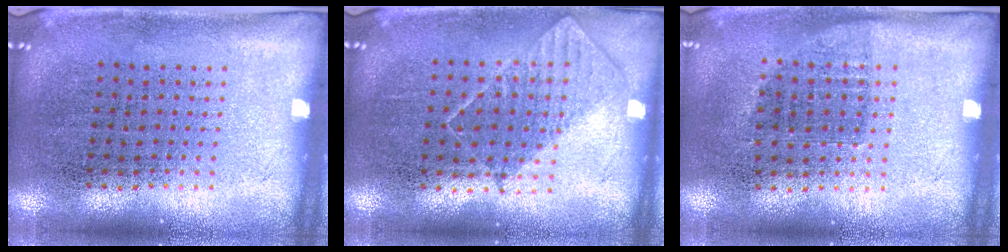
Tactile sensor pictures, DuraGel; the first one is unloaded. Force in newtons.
{"total": 0.8, "press": 0.7, "slide": 0.3}
{"total": 0.7, "press": 0.7, "slide": 0.3}